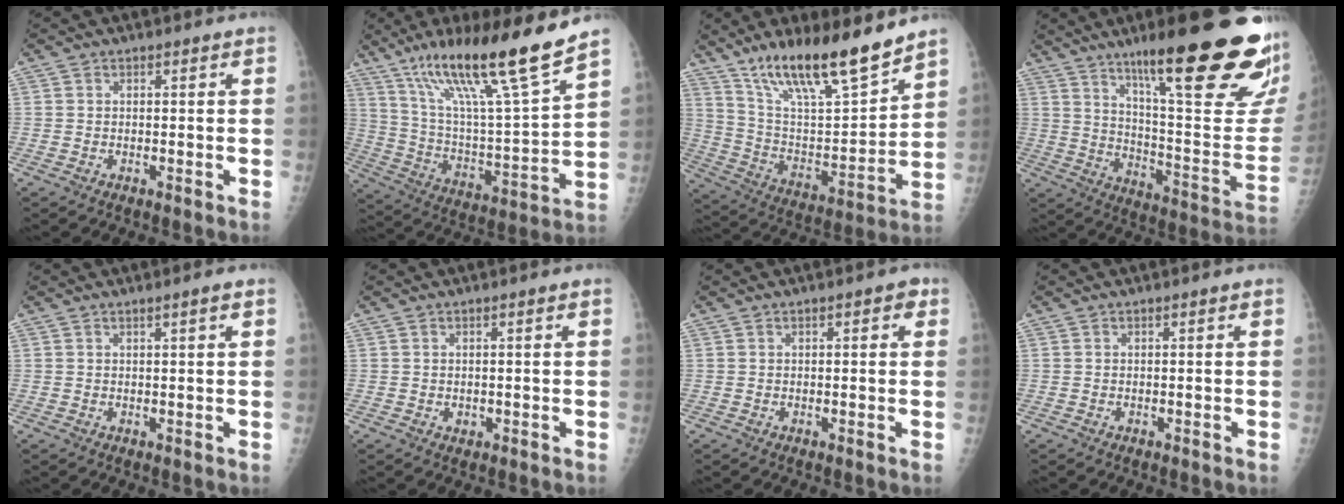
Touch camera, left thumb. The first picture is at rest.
{"total": 22.0, "force": [15.1, 1.5, 15.9], "torque": [-0.251, -0.063, 0.269]}
{"total": 20.1, "force": [15.3, 4.2, 12.3], "torque": [-0.182, -0.078, 0.276]}
{"total": 31.4, "force": [18.8, 5.5, 24.6], "torque": [-0.273, -0.069, 0.287]}
{"total": 1.2, "force": [0.7, -0.1, 1.0], "torque": [-0.017, -0.002, 0.012]}
{"total": 1.0, "force": [-0.1, 0.7, 0.6], "torque": [-0.003, 0.000, 0.001]}
{"total": 2.2, "force": [0.9, 1.0, 1.8], "torque": [-0.016, 0.002, 0.008]}
{"total": 0.0}